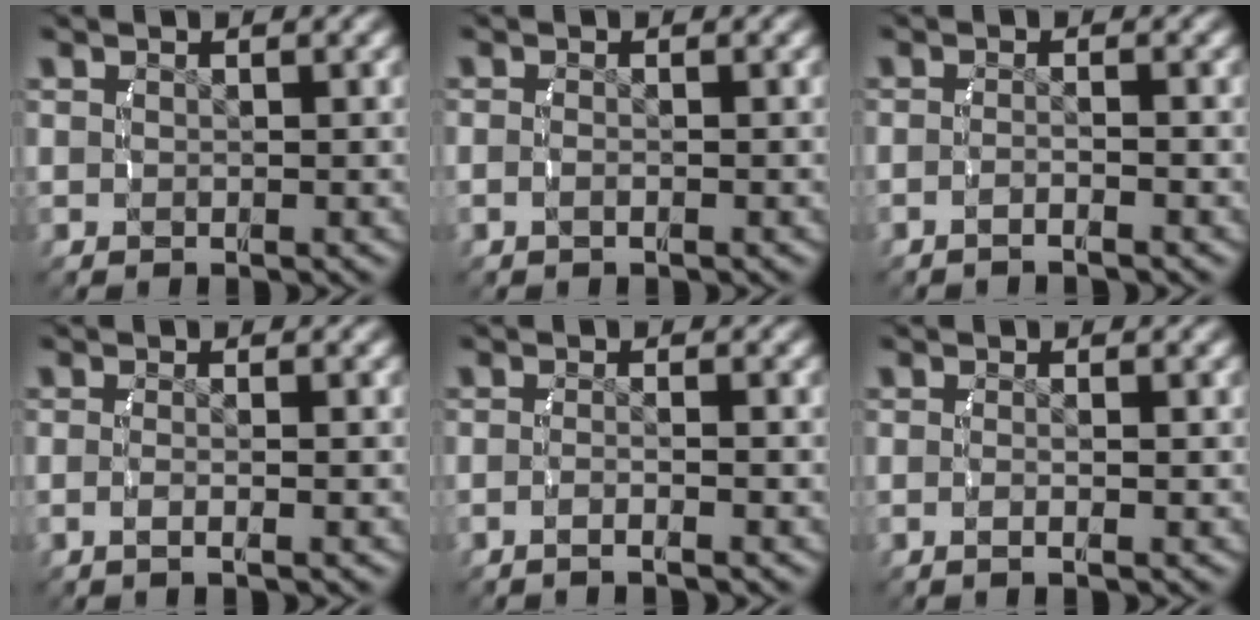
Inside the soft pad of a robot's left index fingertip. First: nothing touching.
{"total": 1.1, "force": [-0.7, 0.4, 0.7], "torque": [-0.027, -0.006, -0.011]}
{"total": 1.9, "force": [-1.6, 0.0, 1.0], "torque": [-0.021, -0.001, -0.029]}
{"total": 1.6, "force": [-0.9, -0.2, 1.3], "torque": [-0.035, -0.008, -0.012]}
{"total": 2.0, "force": [-1.5, -0.1, 1.3], "torque": [-0.029, -0.002, -0.026]}
{"total": 1.3, "force": [-0.8, -0.1, 1.1], "torque": [-0.028, -0.006, -0.011]}